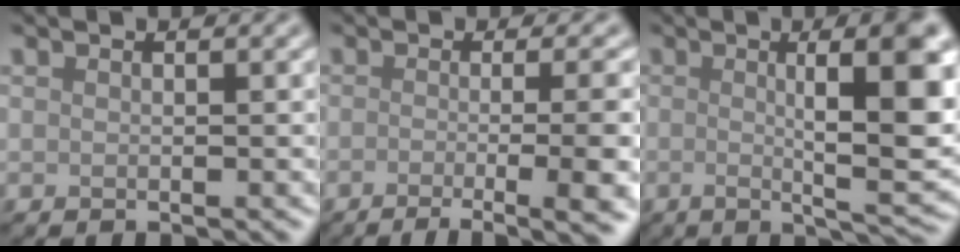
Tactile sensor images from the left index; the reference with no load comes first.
{"total": 10.7, "force": [-3.4, 4.0, 9.3], "torque": [-0.068, 0.003, -0.043]}
{"total": 11.9, "force": [0.9, 3.1, 11.4], "torque": [-0.132, 0.001, 0.015]}